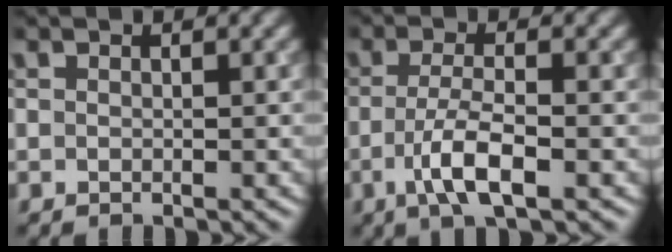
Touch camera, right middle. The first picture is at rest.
{"total": 4.3, "force": [-1.5, 1.1, 3.8], "torque": [-0.076, 0.001, -0.031]}